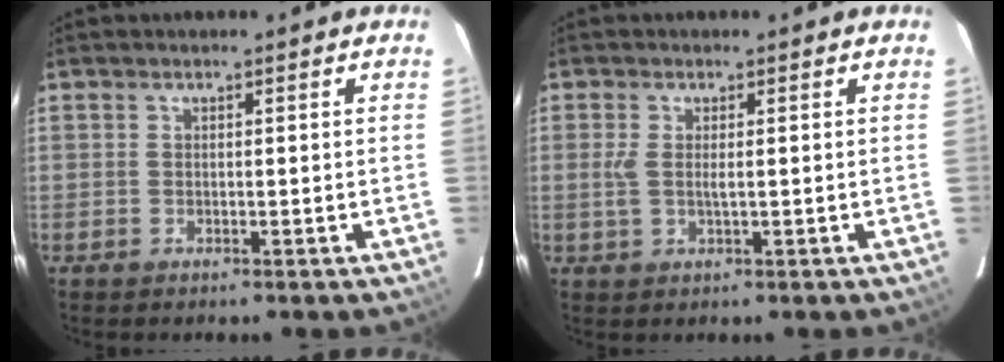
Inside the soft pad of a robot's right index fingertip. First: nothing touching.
{"total": 3.0, "force": [0.2, 0.8, 2.9], "torque": [-0.063, -0.002, 0.002]}